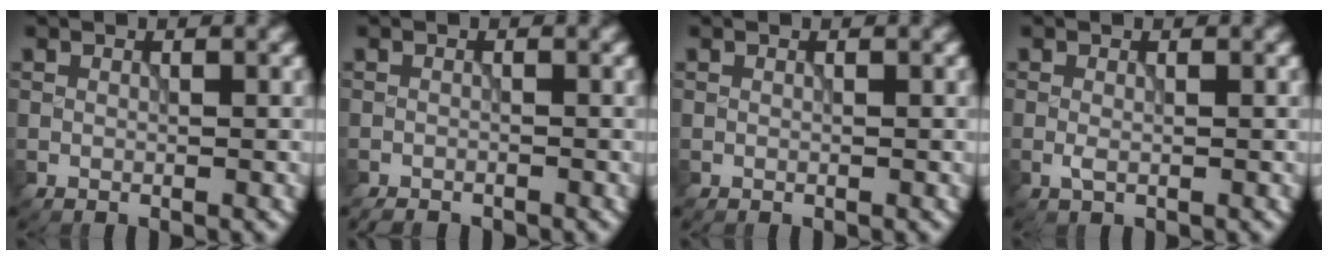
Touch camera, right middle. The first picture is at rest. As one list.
[{"total": 1.7, "force": [-1.6, 0.4, 0.3], "torque": [-0.002, -0.005, -0.029]}, {"total": 0.0}, {"total": 0.9, "force": [-0.3, 0.3, 0.8], "torque": [-0.020, -0.003, -0.006]}]